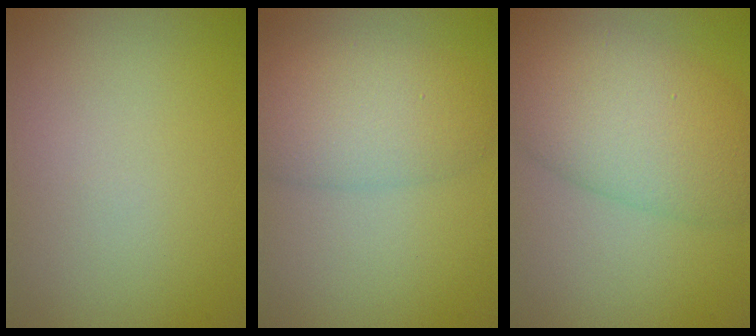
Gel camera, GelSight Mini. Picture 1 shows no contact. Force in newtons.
{"total": 5.5, "press": 5.5, "slide": 0.1}
{"total": 8.1, "press": 8.1, "slide": 0.2}